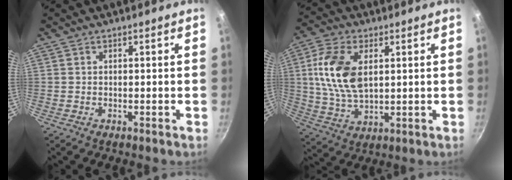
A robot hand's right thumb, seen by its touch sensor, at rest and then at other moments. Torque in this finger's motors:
{"motor_torque": [-0.17, 0.57, 0.62, -0.07, 0.15]}